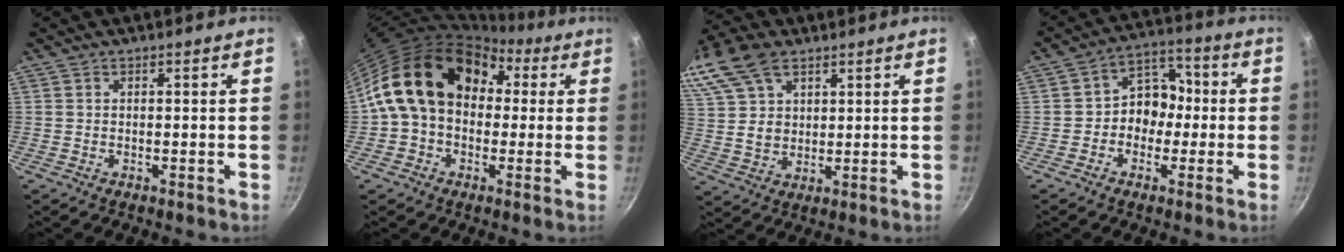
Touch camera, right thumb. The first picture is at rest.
{"total": 18.6, "force": [3.0, 13.8, 12.1], "torque": [-0.179, 0.047, 0.038]}
{"total": 18.2, "force": [10.0, 11.5, 9.9], "torque": [-0.215, 0.018, 0.197]}
{"total": 8.5, "force": [-1.1, 7.1, 4.6], "torque": [-0.008, 0.033, -0.032]}